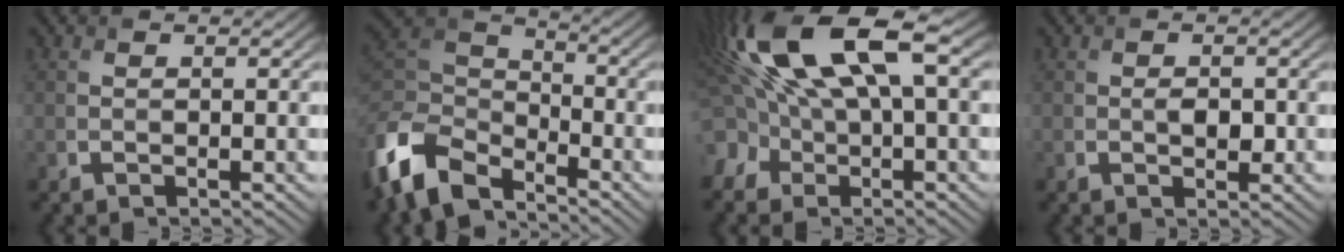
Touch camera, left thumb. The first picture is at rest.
{"total": 10.2, "force": [-7.2, 5.1, 5.2], "torque": [-0.128, -0.011, -0.156]}
{"total": 15.0, "force": [3.4, 7.5, 12.6], "torque": [-0.290, 0.012, 0.057]}
{"total": 1.2, "force": [-0.2, 0.9, 0.8], "torque": [-0.011, -0.003, -0.004]}